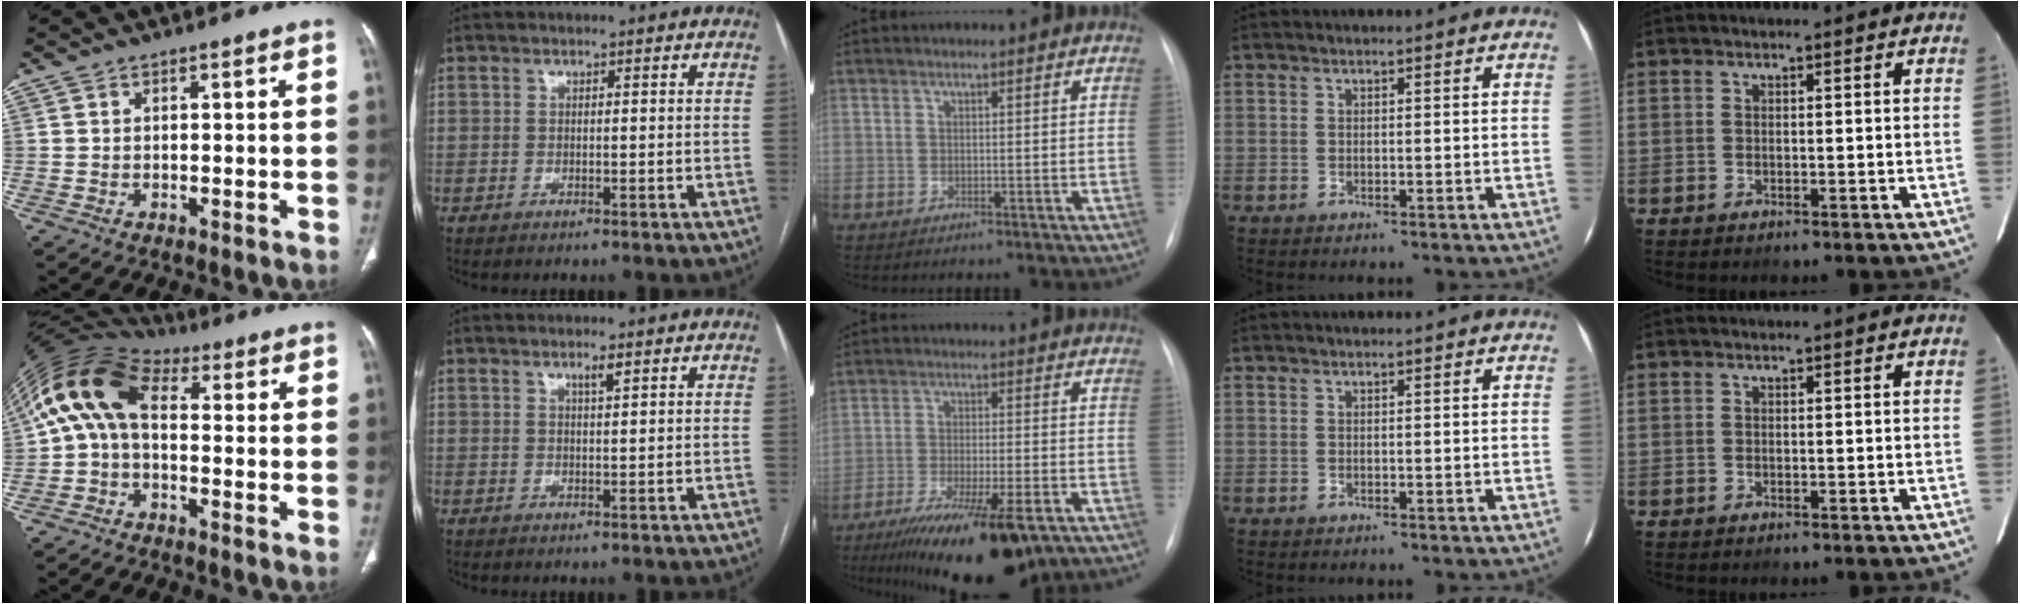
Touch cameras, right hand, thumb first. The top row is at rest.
{"thumb": {"total": 11.7, "force": [1.3, 7.0, 9.3], "torque": [-0.177, 0.041, 0.008]}, "index": {"total": 1.5, "force": [0.9, 0.0, 1.1], "torque": [-0.021, -0.001, 0.017]}, "middle": {"total": 16.7, "force": [-11.1, 3.6, 12.0], "torque": [-0.165, -0.033, -0.173]}}